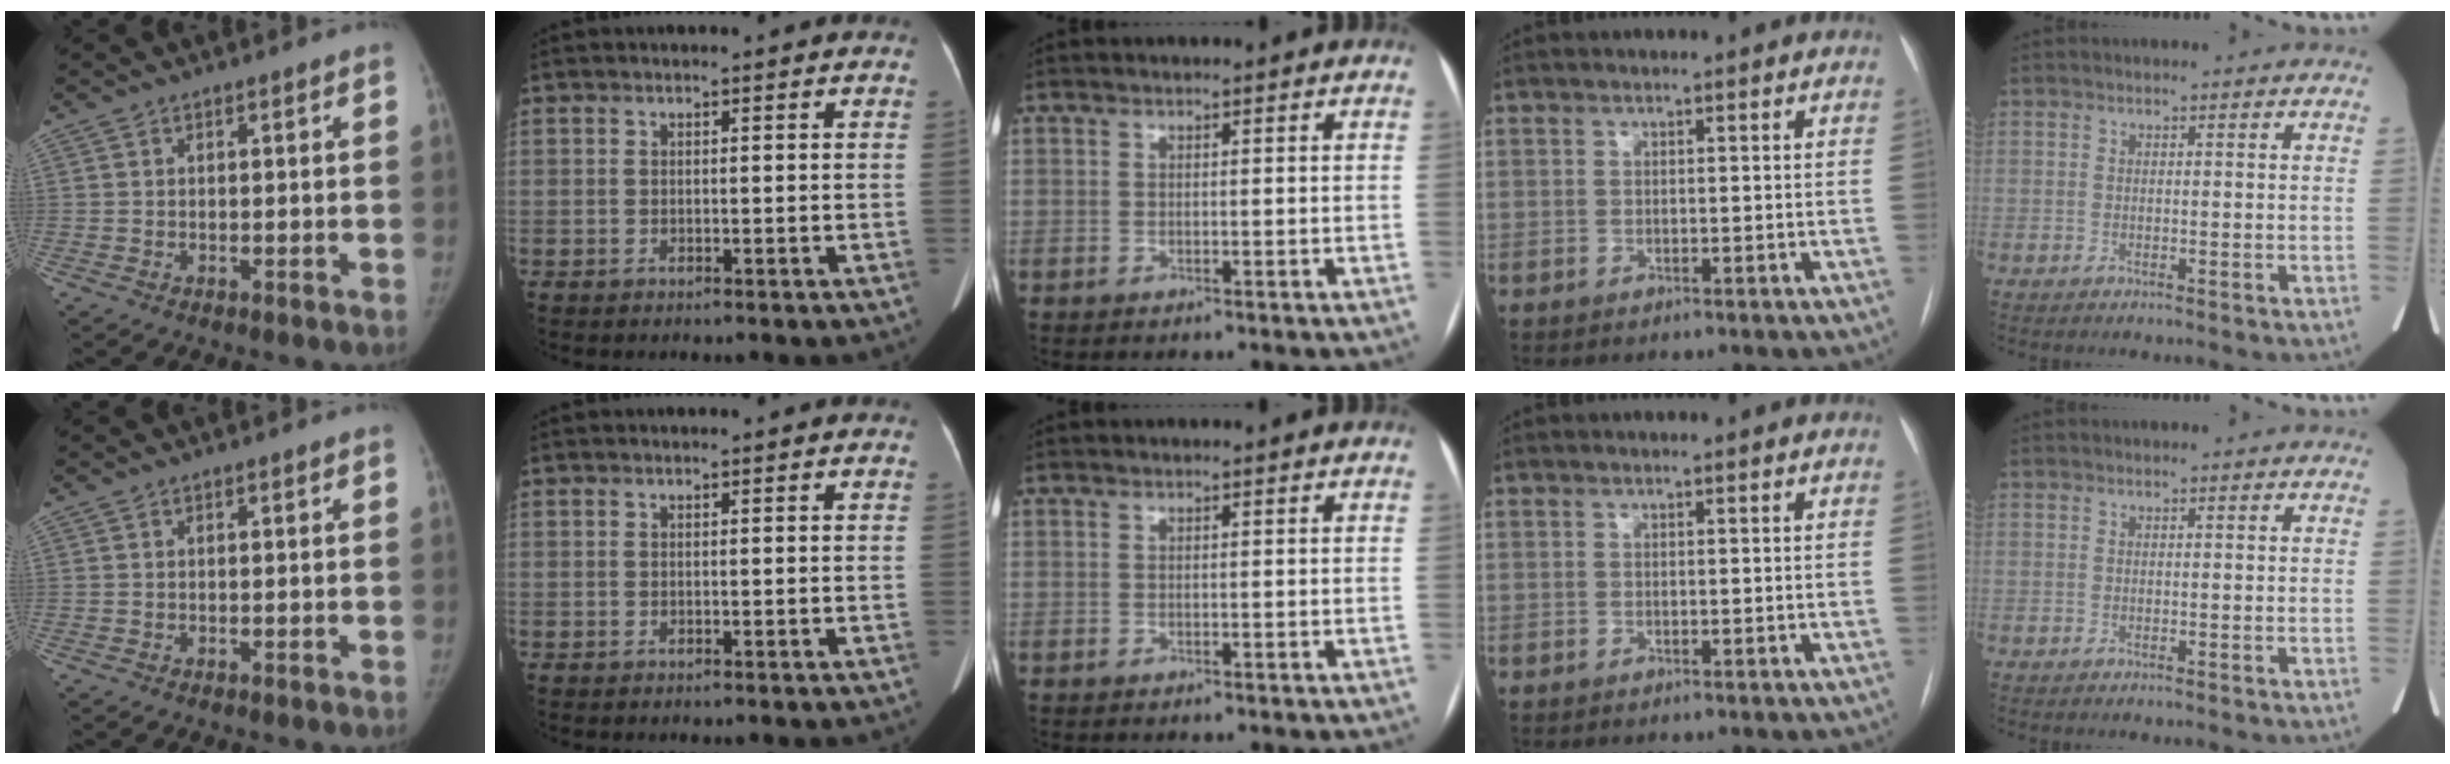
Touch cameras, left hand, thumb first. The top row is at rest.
{}